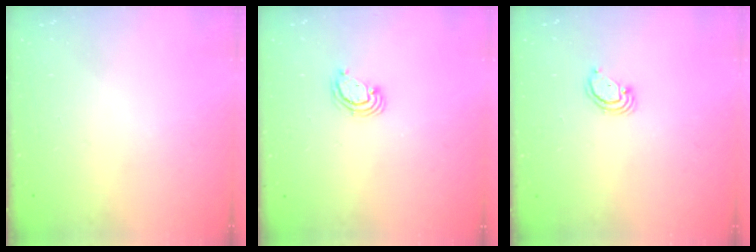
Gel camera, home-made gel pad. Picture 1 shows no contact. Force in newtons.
{"total": 3.1, "press": 3.1, "slide": 0.3}
{"total": 2.4, "press": 2.4, "slide": 0.2}